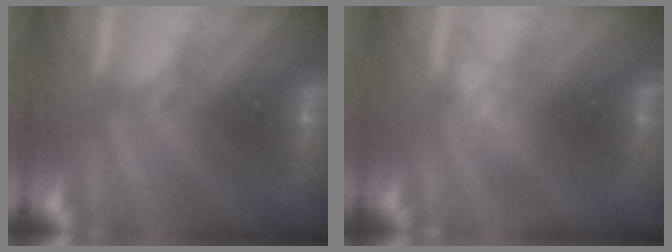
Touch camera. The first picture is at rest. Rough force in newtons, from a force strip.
{"total": 2.5}